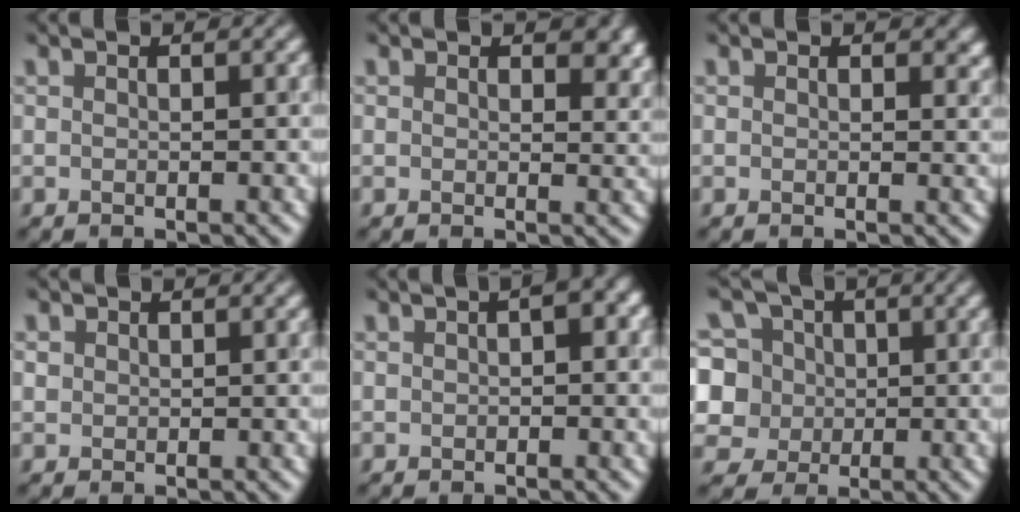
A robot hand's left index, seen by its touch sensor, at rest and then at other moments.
{"total": 2.4, "force": [1.2, 1.5, 1.5], "torque": [-0.018, -0.008, 0.014]}
{"total": 1.1, "force": [0.5, 0.8, 0.6], "torque": [-0.002, -0.005, 0.005]}
{"total": 0.8, "force": [0.2, 0.8, 0.1], "torque": [0.001, 0.000, 0.004]}
{"total": 2.0, "force": [0.3, 0.9, 1.8], "torque": [-0.020, 0.006, 0.003]}
{"total": 9.1, "force": [1.7, 8.1, 3.7], "torque": [-0.091, 0.033, 0.014]}